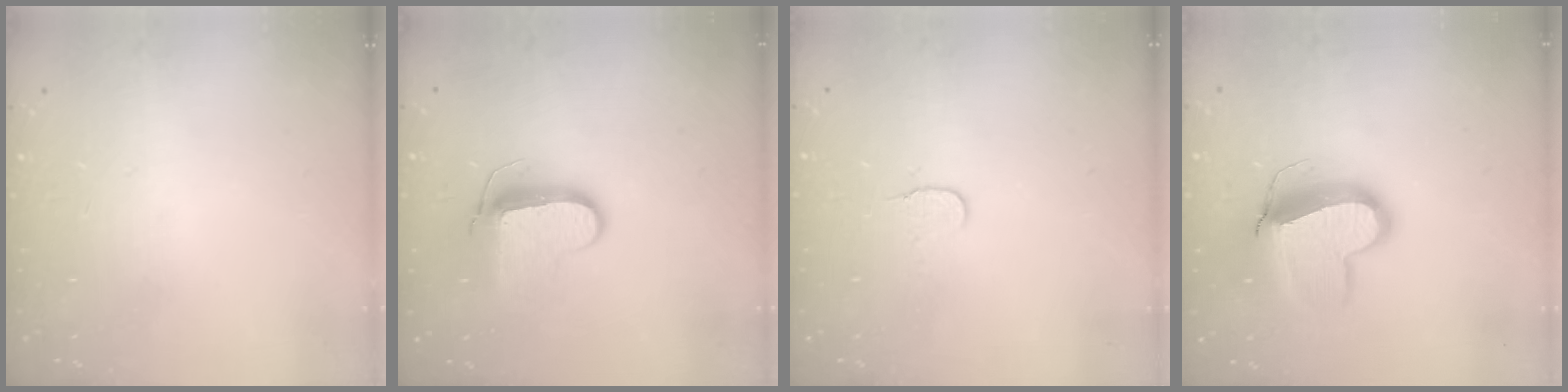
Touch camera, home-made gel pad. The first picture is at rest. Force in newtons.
{"total": 9.9, "press": 9.8, "slide": 0.5}
{"total": 4.9, "press": 4.9, "slide": 0.5}
{"total": 14.4, "press": 14.3, "slide": 1.6}